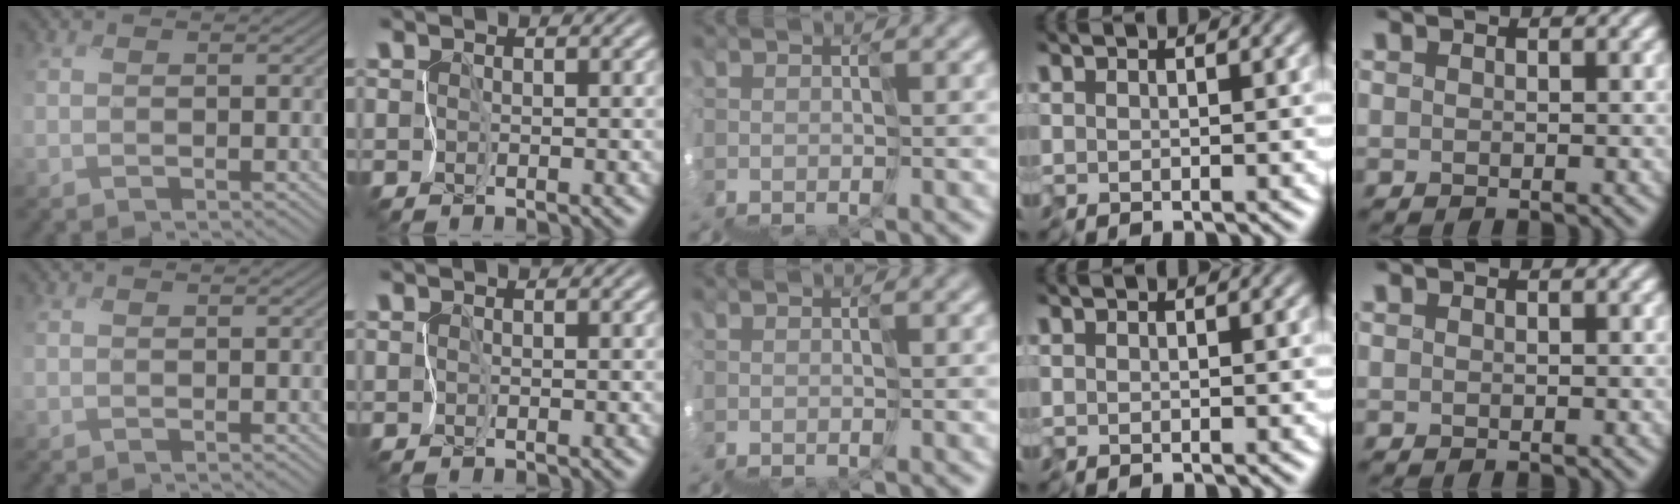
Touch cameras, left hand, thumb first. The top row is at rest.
{}